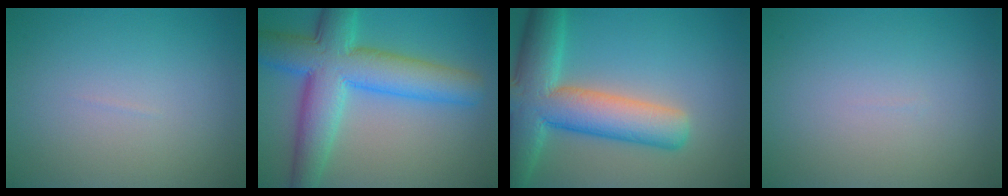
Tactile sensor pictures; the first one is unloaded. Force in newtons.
{"total": 9.9, "press": 9.9, "slide": 0.3}
{"total": 10.0, "press": 9.9, "slide": 0.8}
{"total": 0.0}